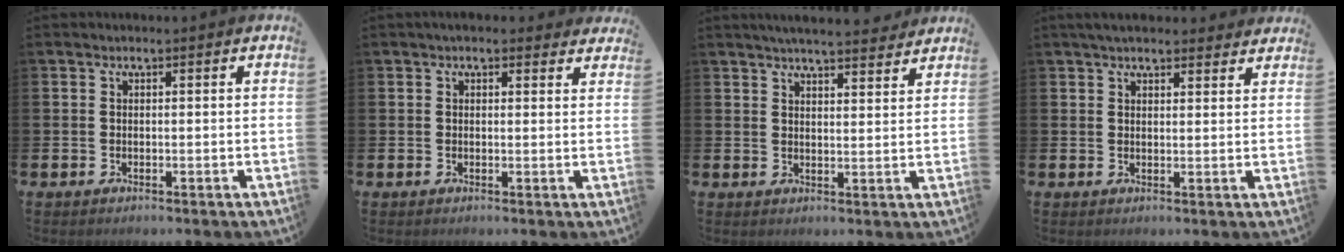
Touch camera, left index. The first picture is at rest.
{"total": 2.1, "force": [1.9, 0.7, 0.3], "torque": [-0.001, -0.004, 0.033]}
{"total": 4.9, "force": [4.8, 0.1, 1.0], "torque": [-0.016, -0.026, 0.083]}
{"total": 3.5, "force": [3.3, 0.9, 0.8], "torque": [-0.022, -0.009, 0.061]}